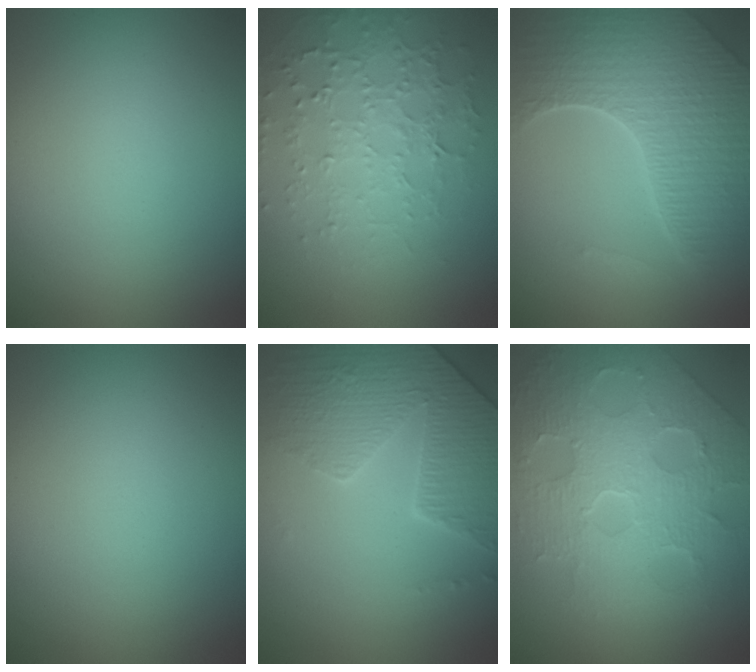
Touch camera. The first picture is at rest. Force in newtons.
{"total": 4.8, "press": 3.5, "slide": 3.4}
{"total": 7.3, "press": 5.2, "slide": 5.1}
{"total": 0.0}
{"total": 4.0, "press": 3.9, "slide": 1.2}
{"total": 8.8, "press": 6.1, "slide": 6.4}